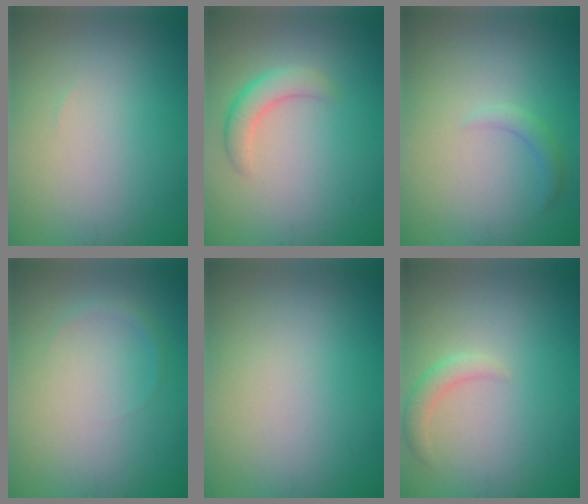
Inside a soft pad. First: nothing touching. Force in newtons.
{"total": 2.5, "press": 2.5, "slide": 0.0}
{"total": 1.1, "press": 1.1, "slide": 0.1}
{"total": 0.7, "press": 0.7, "slide": 0.1}
{"total": 0.0}
{"total": 1.6, "press": 1.6, "slide": 0.1}